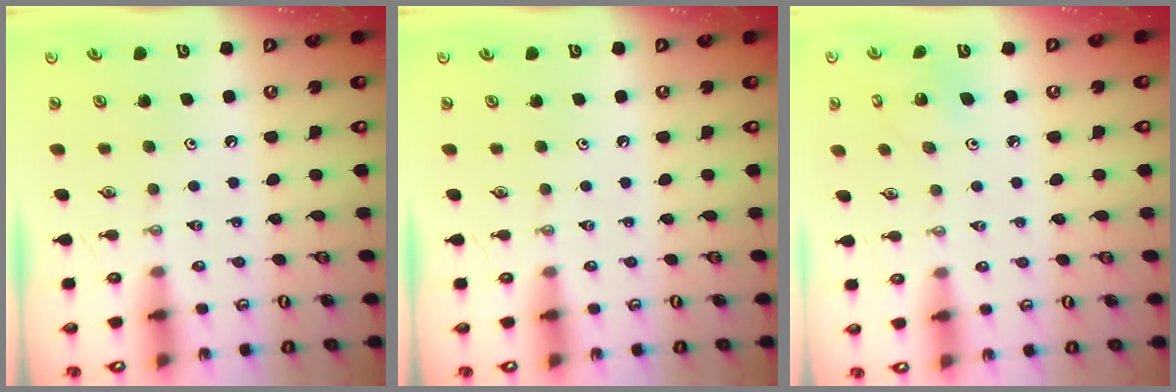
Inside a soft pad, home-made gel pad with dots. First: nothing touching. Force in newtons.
{"total": 0.0}
{"total": 4.1, "press": 4.1, "slide": 0.3}